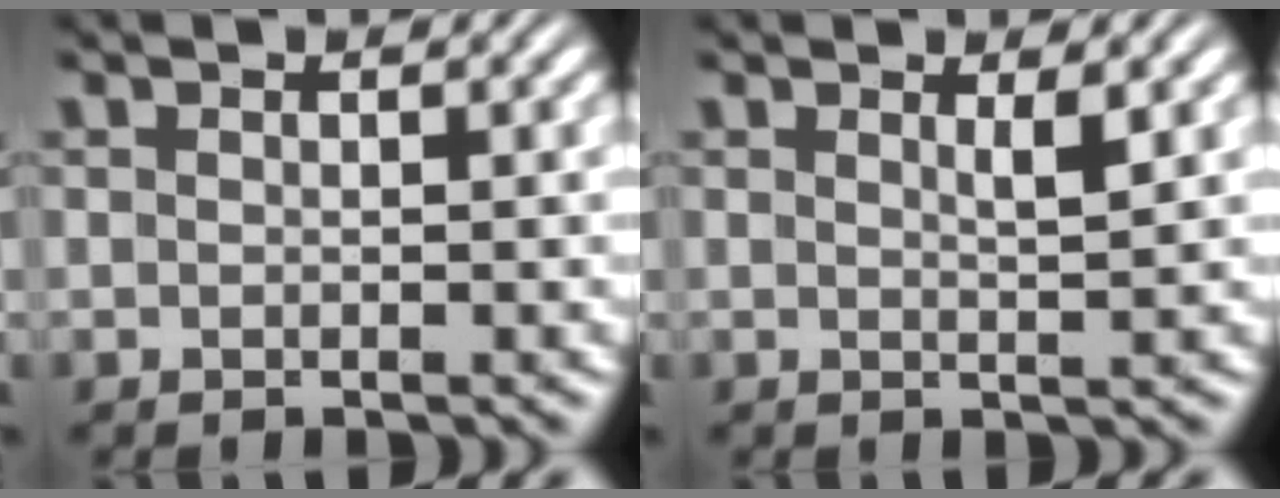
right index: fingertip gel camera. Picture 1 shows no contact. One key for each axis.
{"total": 1.3, "fx": 0.8, "fy": -0.3, "fz": 0.9, "tx": -0.011, "ty": -0.012, "tz": 0.017}